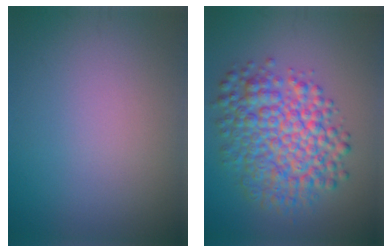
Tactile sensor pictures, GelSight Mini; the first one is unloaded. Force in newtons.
{"total": 7.7, "press": 7.7, "slide": 0.1}